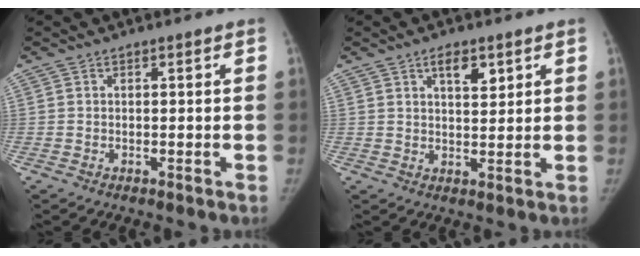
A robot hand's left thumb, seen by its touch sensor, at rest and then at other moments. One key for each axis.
{"total": 4.4, "fx": 2.5, "fy": 2.0, "fz": 3.0, "tx": -0.032, "ty": -0.016, "tz": 0.041}